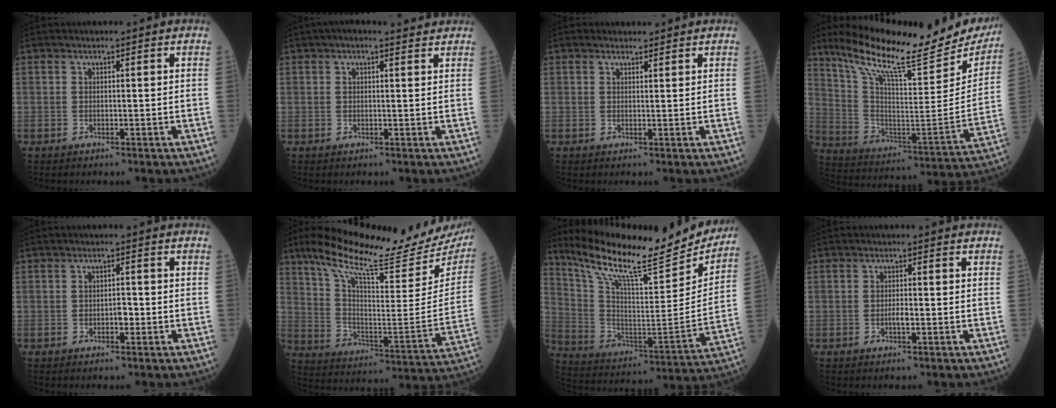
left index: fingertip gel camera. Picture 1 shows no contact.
{"total": 3.5, "force": [2.7, 0.9, 2.0], "torque": [-0.035, 0.028, 0.039]}
{"total": 1.5, "force": [1.4, 0.5, 0.4], "torque": [-0.013, 0.009, 0.023]}
{"total": 26.4, "force": [22.8, 4.0, 12.7], "torque": [-0.220, -0.059, 0.332]}
{"total": 1.5, "force": [-0.5, 0.8, 1.2], "torque": [-0.016, 0.004, -0.009]}
{"total": 25.7, "force": [21.4, 2.7, 14.0], "torque": [-0.238, -0.049, 0.308]}
{"total": 24.4, "force": [21.4, 4.0, 11.0], "torque": [-0.194, -0.041, 0.324]}
{"total": 1.3, "force": [-0.4, 0.3, 1.2], "torque": [-0.024, 0.001, -0.007]}